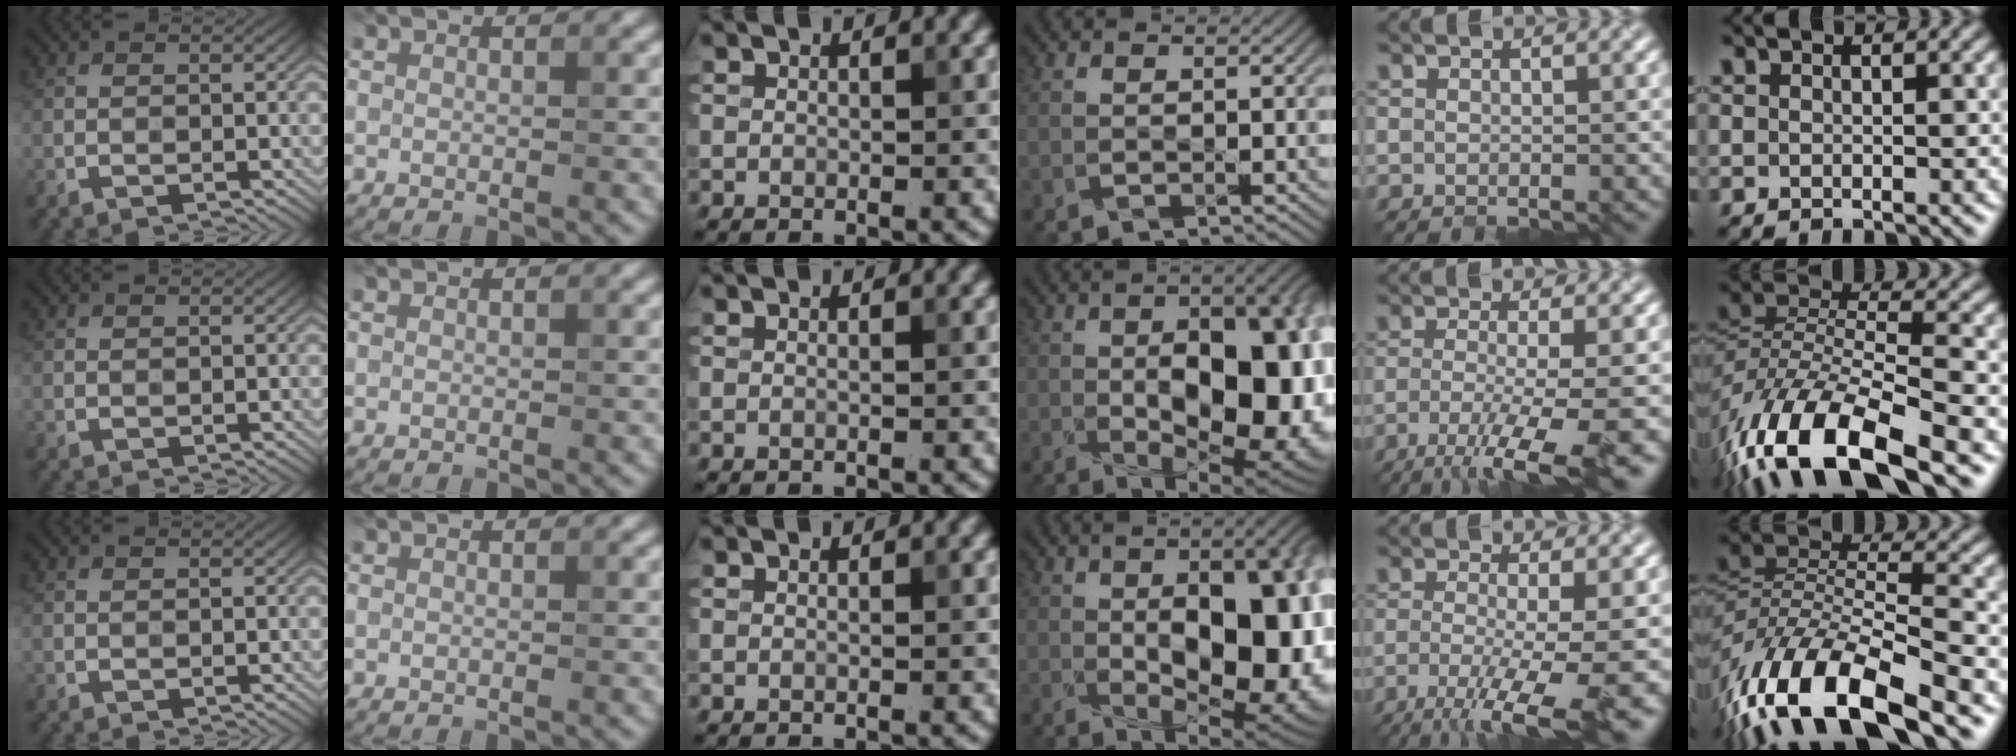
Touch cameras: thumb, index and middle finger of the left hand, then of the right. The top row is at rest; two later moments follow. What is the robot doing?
{"motion": "open", "object": "stapler"}